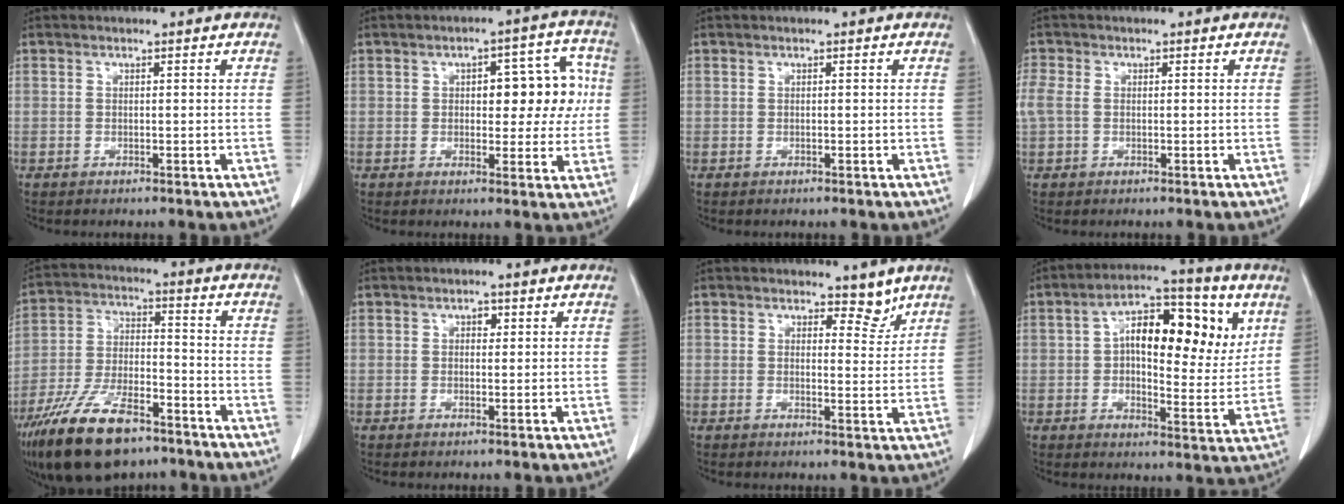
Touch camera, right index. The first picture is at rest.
{"total": 10.9, "force": [1.3, 4.9, 9.6], "torque": [-0.116, 0.040, 0.025]}
{"total": 0.0}
{"total": 6.2, "force": [0.2, 4.7, 4.0], "torque": [-0.141, 0.023, 0.009]}
{"total": 17.5, "force": [-11.8, 6.4, 11.1], "torque": [-0.244, -0.017, -0.214]}
{"total": 1.7, "force": [0.5, 1.2, 1.1], "torque": [-0.023, 0.009, 0.009]}
{"total": 3.9, "force": [2.9, 2.2, 1.5], "torque": [-0.015, -0.002, 0.043]}
{"total": 16.9, "force": [4.9, 7.3, 14.5], "torque": [-0.220, 0.033, 0.068]}